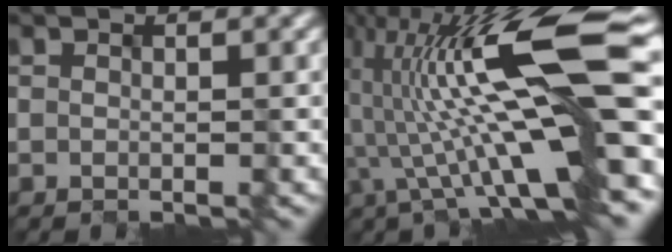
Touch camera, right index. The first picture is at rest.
{"total": 15.3, "force": [0.1, 3.4, 14.9], "torque": [-0.250, 0.018, 0.004]}